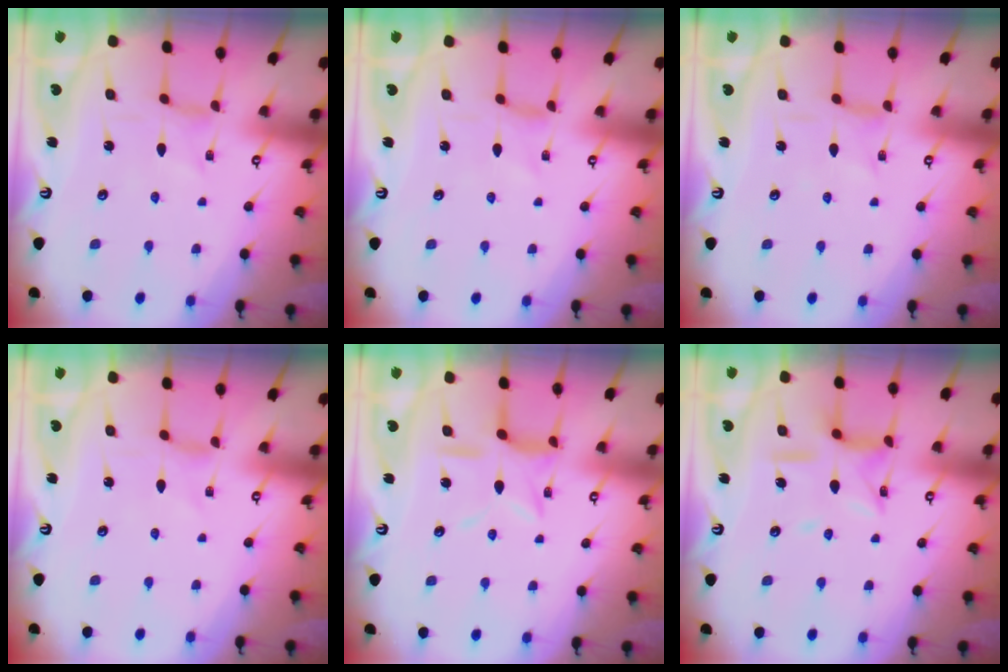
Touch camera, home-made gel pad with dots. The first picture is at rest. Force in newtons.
{"total": 0.6, "press": 0.5, "slide": 0.3}
{"total": 1.2, "press": 1.1, "slide": 0.4}
{"total": 0.0}
{"total": 10.6, "press": 10.5, "slide": 0.9}
{"total": 11.4, "press": 11.4, "slide": 1.1}